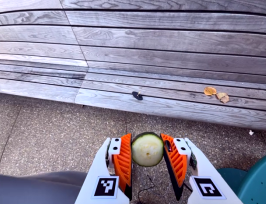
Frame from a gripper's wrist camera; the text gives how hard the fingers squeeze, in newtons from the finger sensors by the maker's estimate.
{"total": 11.5, "left": 11.8, "right": 11.2}